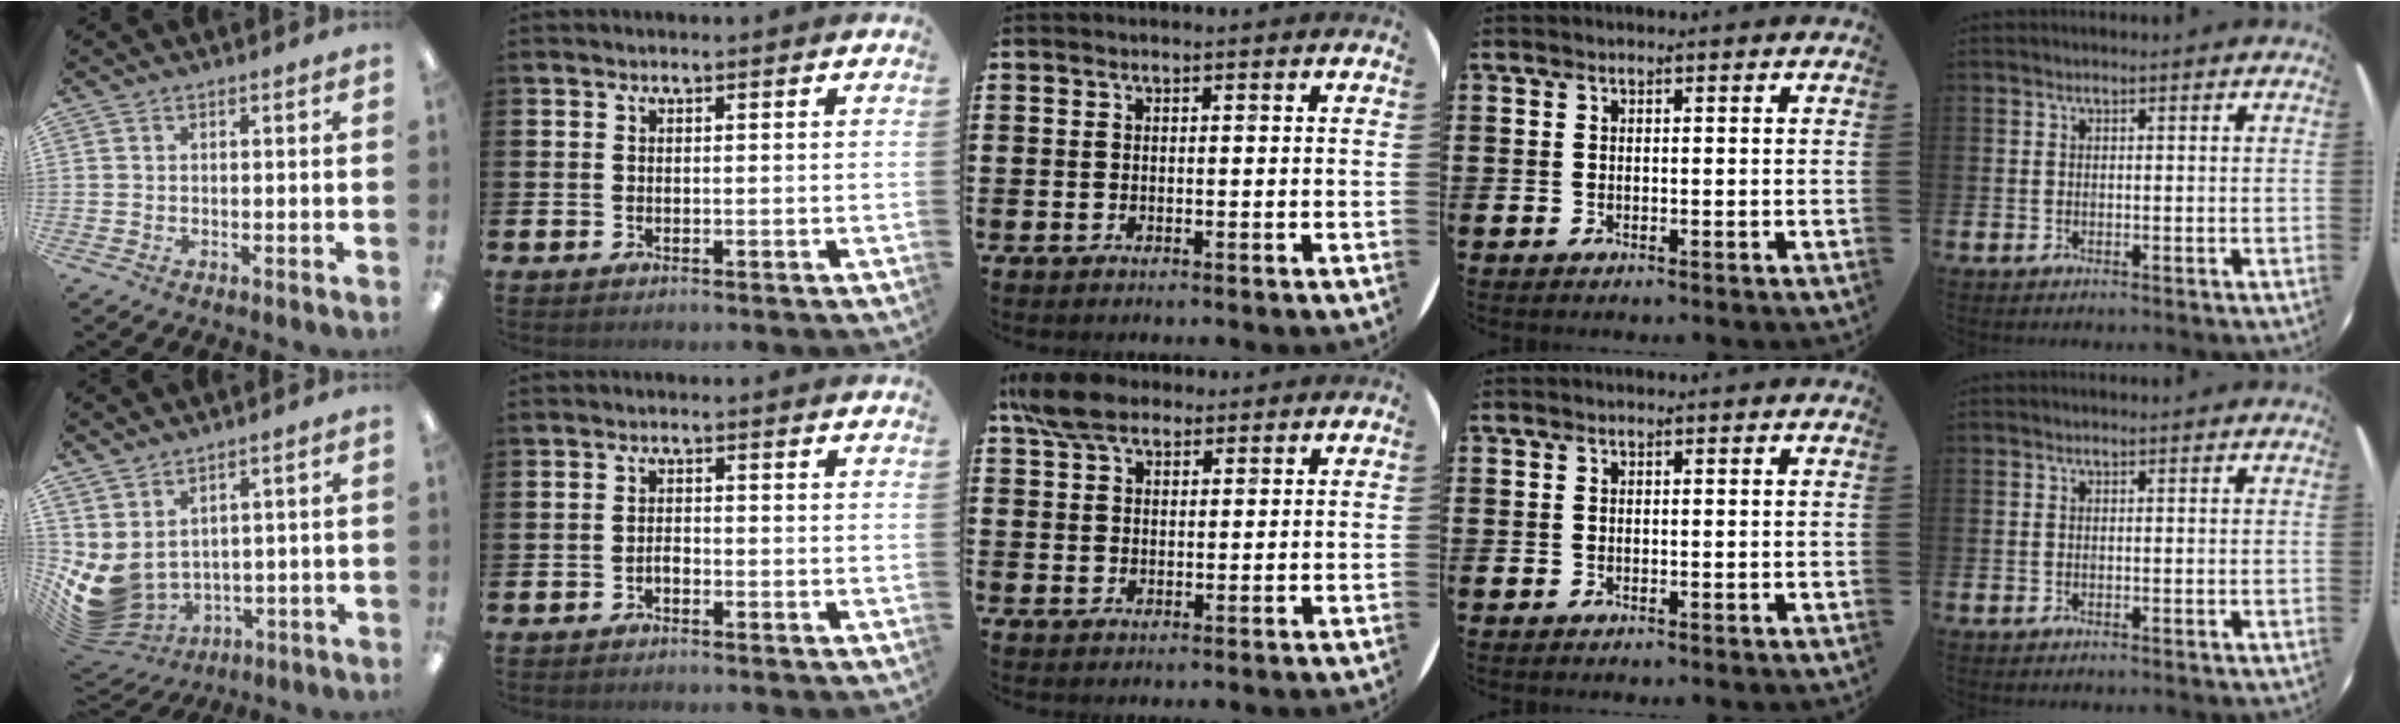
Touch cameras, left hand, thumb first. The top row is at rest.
{"thumb": {"total": 7.4, "force": [1.1, 5.5, 4.8], "torque": [-0.127, -0.029, 0.032]}, "index": {"total": 1.3, "force": [-0.9, 0.6, 0.7], "torque": [-0.013, 0.001, -0.018]}, "middle": {"total": 6.0, "force": [4.8, 2.6, 2.4], "torque": [-0.054, -0.004, 0.091]}}